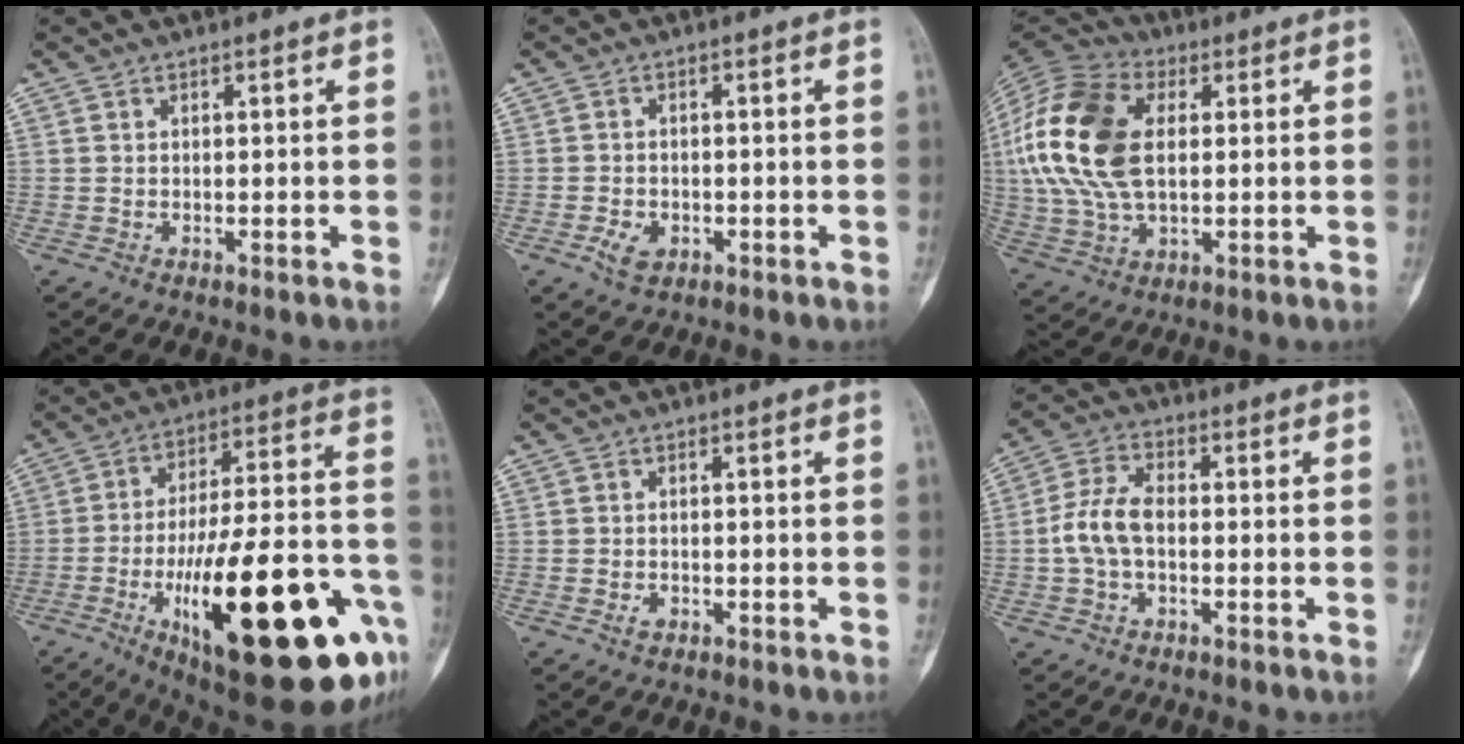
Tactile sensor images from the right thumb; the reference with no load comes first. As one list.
[{"total": 3.5, "force": [-1.4, 2.5, 2.1], "torque": [-0.032, 0.002, -0.019]}, {"total": 19.6, "force": [2.7, 11.8, 15.4], "torque": [-0.323, 0.007, 0.046]}, {"total": 33.8, "force": [-12.6, 10.1, 29.7], "torque": [-0.402, 0.037, -0.178]}, {"total": 1.4, "force": [-0.6, 1.0, 0.8], "torque": [-0.013, 0.005, -0.010]}, {"total": 7.6, "force": [-0.9, 4.5, 6.1], "torque": [-0.130, 0.024, -0.024]}]